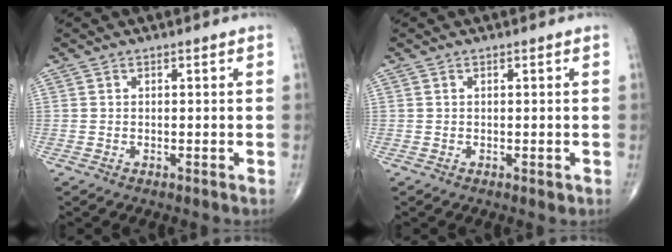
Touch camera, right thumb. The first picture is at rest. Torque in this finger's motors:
{"motor_torque": [-0.20, 0.01, -0.11, 0.00, 0.06]}